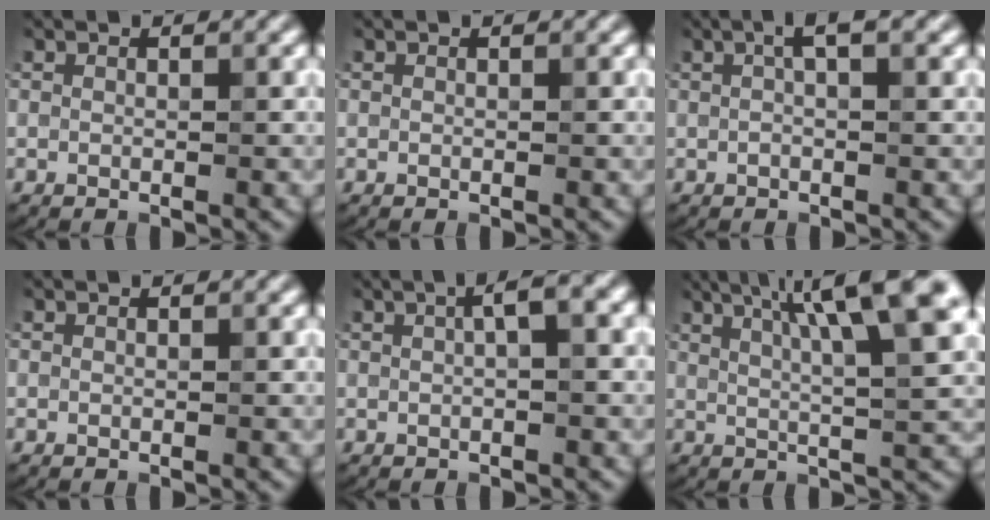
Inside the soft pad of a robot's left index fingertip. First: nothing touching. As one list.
[{"total": 0.0}, {"total": 2.0, "force": [0.6, 0.4, 1.8], "torque": [-0.031, 0.008, 0.008]}, {"total": 0.0}, {"total": 2.8, "force": [0.7, 0.5, 2.7], "torque": [-0.042, 0.015, 0.010]}, {"total": 11.1, "force": [5.1, 2.5, 9.6], "torque": [-0.108, 0.032, 0.067]}]